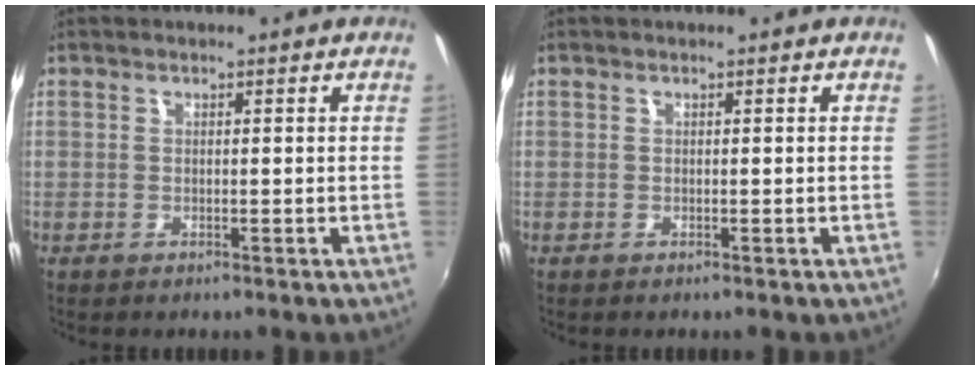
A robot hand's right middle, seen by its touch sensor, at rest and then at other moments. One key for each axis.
{"total": 0.0}